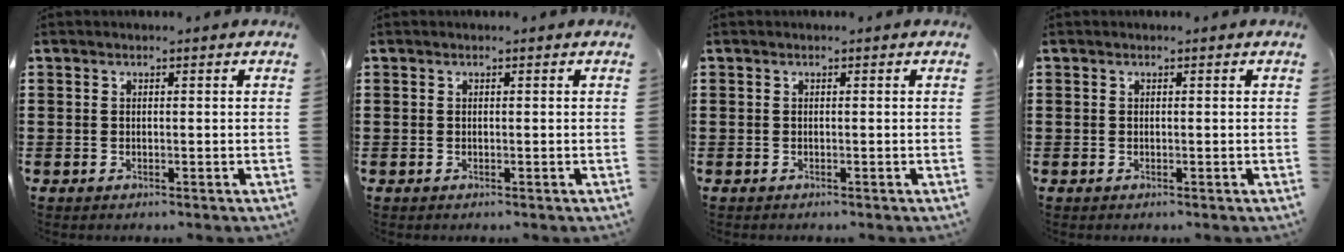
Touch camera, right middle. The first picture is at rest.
{"total": 0.0}
{"total": 0.0}
{"total": 0.0}